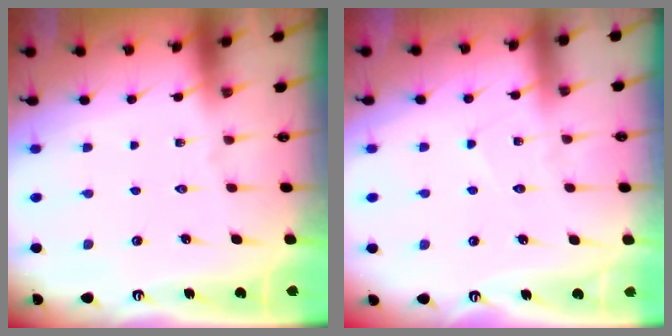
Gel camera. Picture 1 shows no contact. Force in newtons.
{"total": 5.1, "press": 5.1, "slide": 0.5}